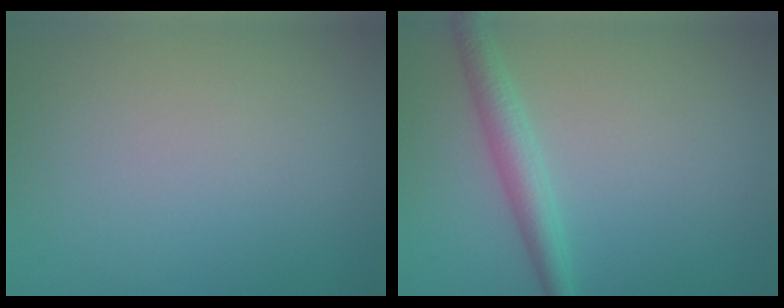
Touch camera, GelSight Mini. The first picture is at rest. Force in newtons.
{"total": 2.8, "press": 2.8, "slide": 0.0}